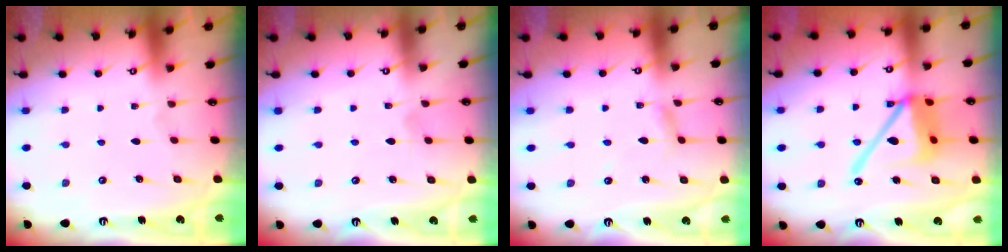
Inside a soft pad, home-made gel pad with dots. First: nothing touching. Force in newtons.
{"total": 2.5, "press": 2.5, "slide": 0.4}
{"total": 2.6, "press": 2.6, "slide": 0.2}
{"total": 16.5, "press": 16.4, "slide": 2.0}